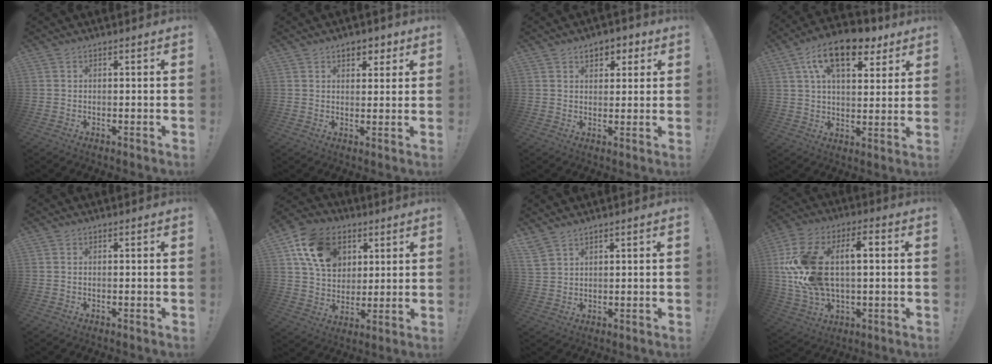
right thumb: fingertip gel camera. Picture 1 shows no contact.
{"total": 4.6, "force": [2.6, 3.2, 2.1], "torque": [-0.015, -0.009, 0.043]}
{"total": 5.1, "force": [2.4, 3.6, 2.7], "torque": [-0.029, -0.003, 0.040]}
{"total": 16.6, "force": [8.7, 8.1, 11.6], "torque": [-0.182, -0.033, 0.149]}
{"total": 0.0}
{"total": 17.0, "force": [7.2, 12.5, 9.0], "torque": [-0.140, -0.021, 0.141]}
{"total": 4.1, "force": [3.5, 1.3, 1.5], "torque": [-0.036, -0.015, 0.070]}
{"total": 20.6, "force": [2.9, 12.2, 16.3], "torque": [-0.328, 0.010, 0.048]}